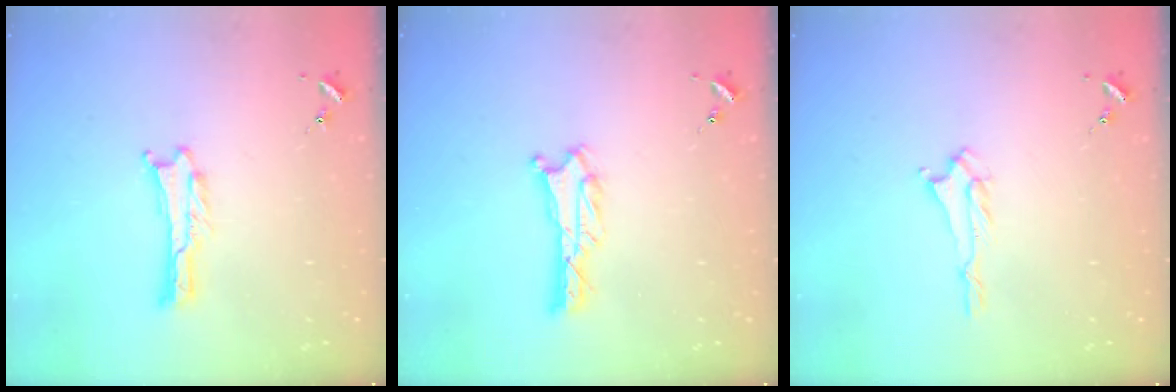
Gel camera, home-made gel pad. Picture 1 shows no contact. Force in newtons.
{"total": 0.7, "press": 0.7, "slide": 0.1}
{"total": 1.4, "press": 1.3, "slide": 0.2}